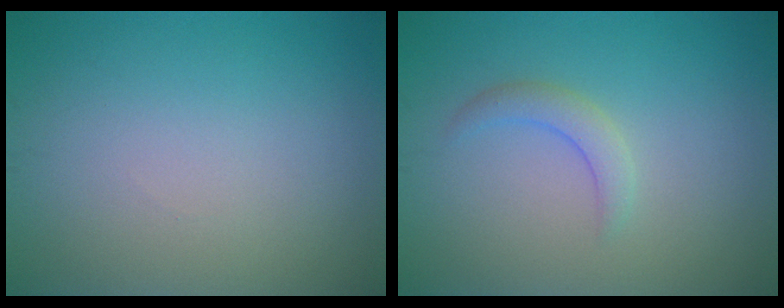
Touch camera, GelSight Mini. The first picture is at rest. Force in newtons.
{"total": 1.9, "press": 1.9, "slide": 0.1}